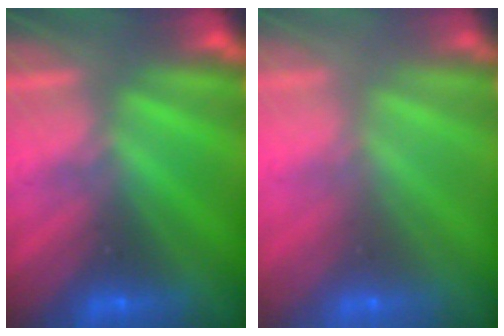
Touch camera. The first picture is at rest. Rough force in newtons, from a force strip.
{"total": 6.7}